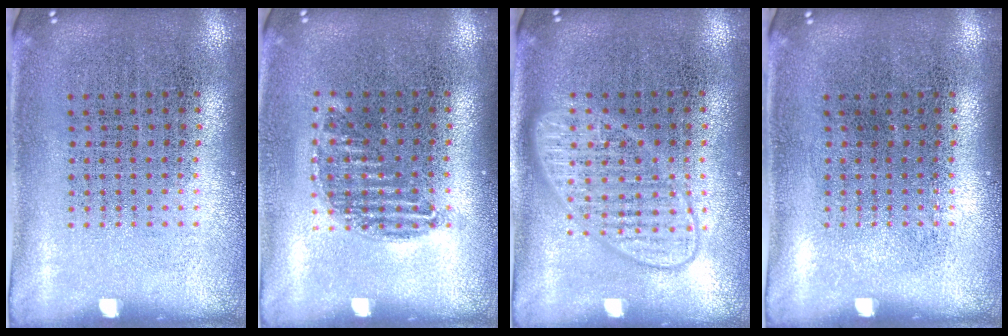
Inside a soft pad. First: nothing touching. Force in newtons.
{"total": 0.9, "press": 0.8, "slide": 0.5}
{"total": 3.1, "press": 3.0, "slide": 0.5}
{"total": 0.0}